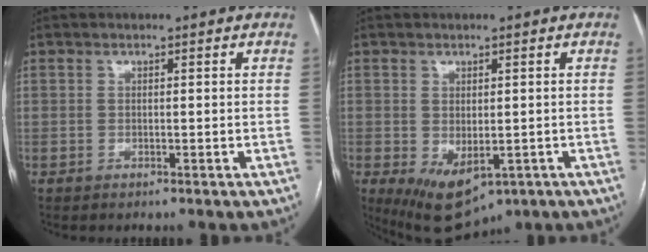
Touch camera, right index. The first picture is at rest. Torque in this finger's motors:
{"motor_torque": [1.59, -0.55, 0.42, 0.08]}